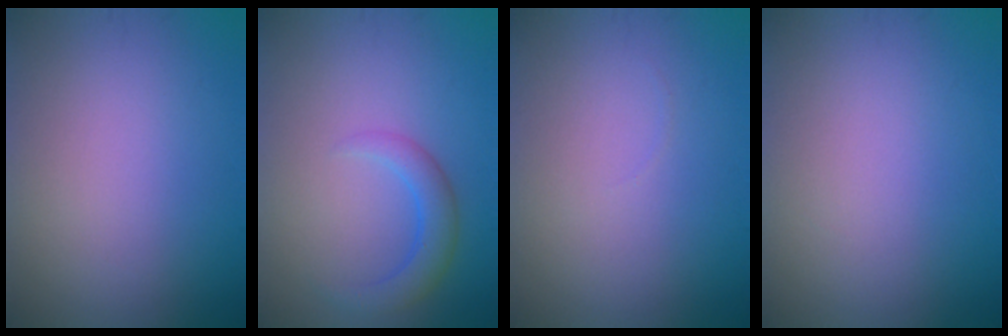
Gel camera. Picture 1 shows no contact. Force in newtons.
{"total": 2.7, "press": 2.7, "slide": 0.2}
{"total": 0.0}
{"total": 0.0}